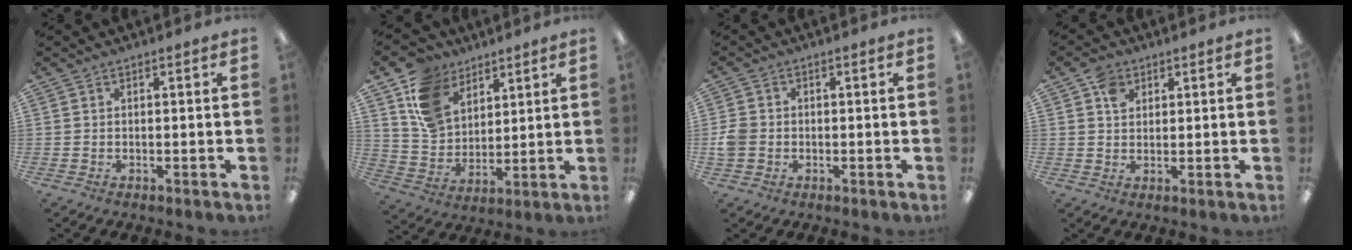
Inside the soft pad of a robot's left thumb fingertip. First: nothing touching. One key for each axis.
{"total": 14.0, "fx": 8.7, "fy": 9.5, "fz": 5.6, "tx": -0.125, "ty": -0.031, "tz": 0.172}
{"total": 3.7, "fx": -0.6, "fy": 3.3, "fz": 1.5, "tx": -0.017, "ty": 0.005, "tz": -0.012}
{"total": 5.3, "fx": 3.2, "fy": 3.1, "fz": 3.0, "tx": -0.060, "ty": -0.001, "tz": 0.058}